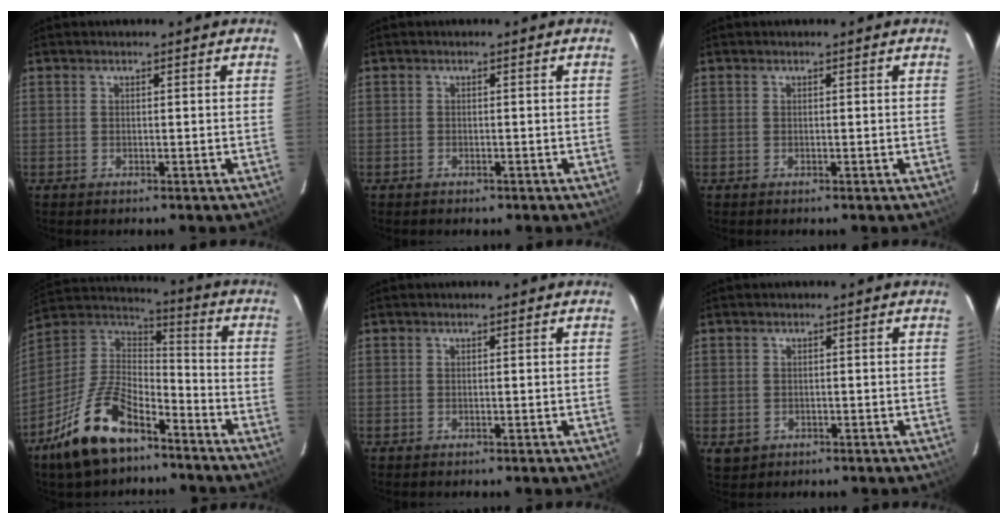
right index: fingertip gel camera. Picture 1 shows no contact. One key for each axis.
{"total": 1.0, "fx": -0.7, "fy": 0.8, "fz": 0.1, "tx": -0.002, "ty": 0.001, "tz": -0.008}
{"total": 0.0}
{"total": 18.3, "fx": -11.6, "fy": 8.3, "fz": 11.4, "tx": -0.250, "ty": 0.003, "tz": -0.215}
{"total": 0.0}
{"total": 2.8, "fx": -0.5, "fy": 2.7, "fz": 0.8, "tx": -0.017, "ty": -0.004, "tz": -0.003}